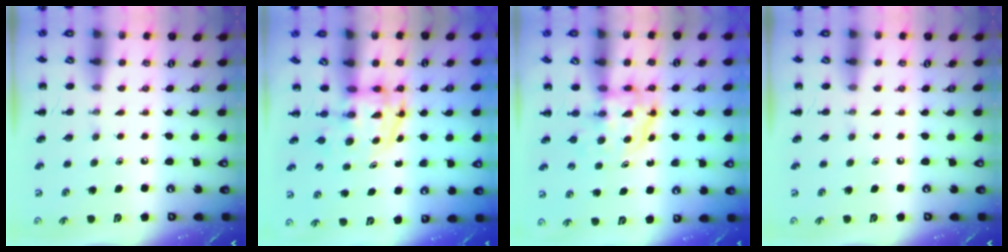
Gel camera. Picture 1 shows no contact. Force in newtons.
{"total": 3.9, "press": 3.9, "slide": 0.6}
{"total": 4.0, "press": 4.0, "slide": 0.3}
{"total": 0.0}